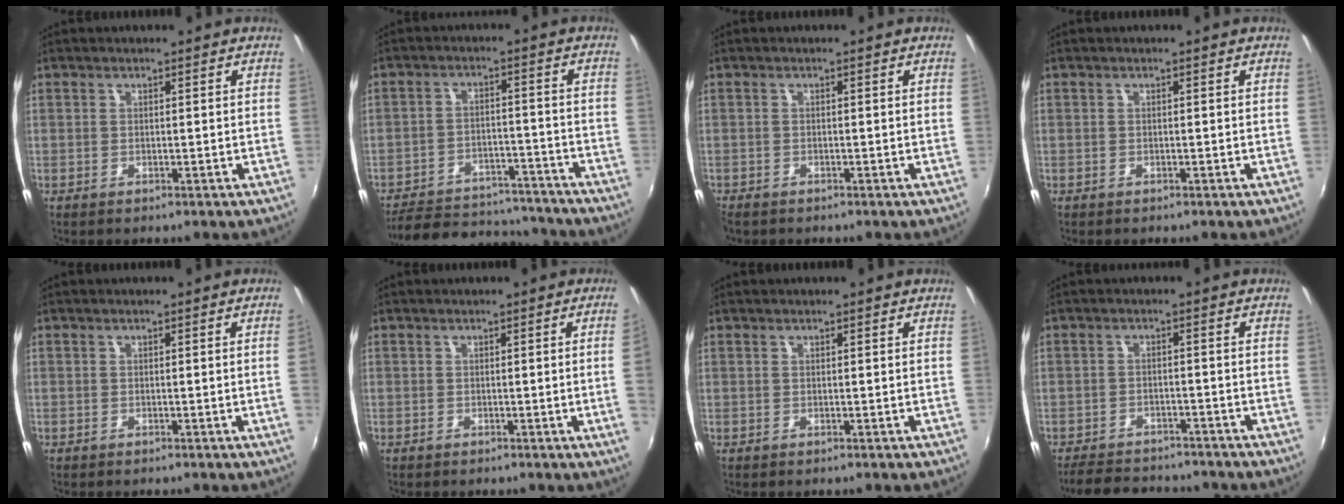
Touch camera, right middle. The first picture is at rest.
{"total": 18.6, "force": [-16.3, 6.4, 6.5], "torque": [-0.144, 0.016, -0.214]}
{"total": 1.2, "force": [-1.0, 0.6, 0.2], "torque": [-0.008, -0.003, -0.020]}
{"total": 0.0}
{"total": 0.7, "force": [-0.2, -0.4, 0.6], "torque": [-0.006, -0.004, -0.005]}
{"total": 2.1, "force": [-0.2, -1.2, 1.7], "torque": [-0.024, -0.013, 0.000]}
{"total": 0.0}
{"total": 9.5, "force": [-8.4, 3.2, 2.9], "torque": [-0.080, 0.001, -0.125]}